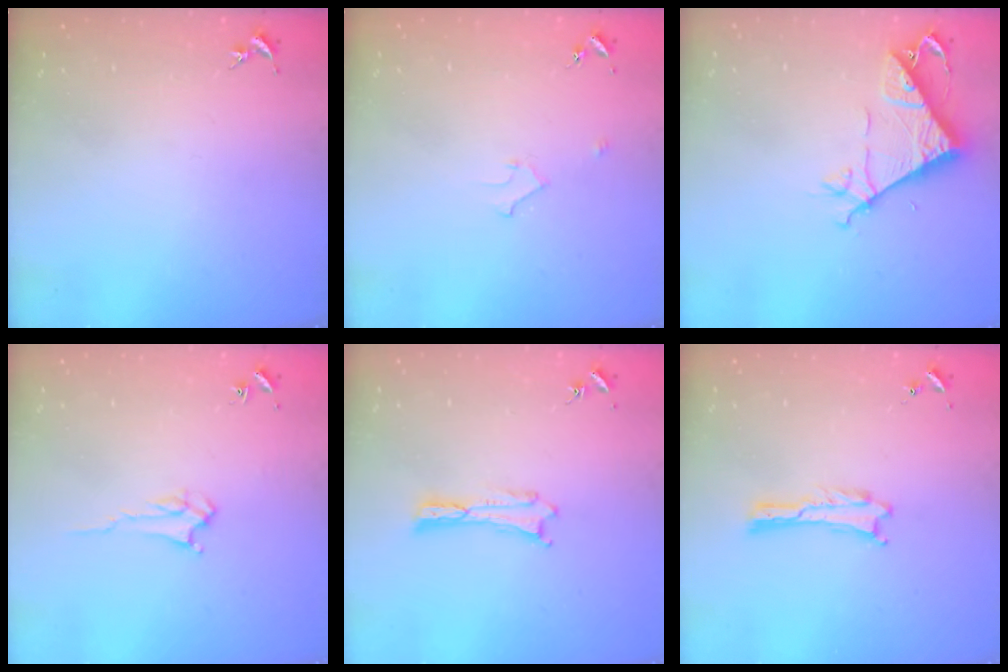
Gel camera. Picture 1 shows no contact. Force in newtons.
{"total": 2.2, "press": 2.2, "slide": 0.2}
{"total": 7.7, "press": 7.7, "slide": 0.6}
{"total": 2.8, "press": 2.8, "slide": 0.4}
{"total": 0.0}
{"total": 0.0}